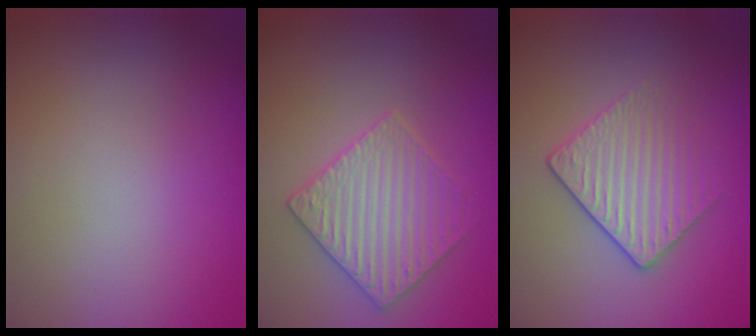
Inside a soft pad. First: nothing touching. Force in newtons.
{"total": 3.6, "press": 3.5, "slide": 1.1}
{"total": 2.9, "press": 2.6, "slide": 1.2}